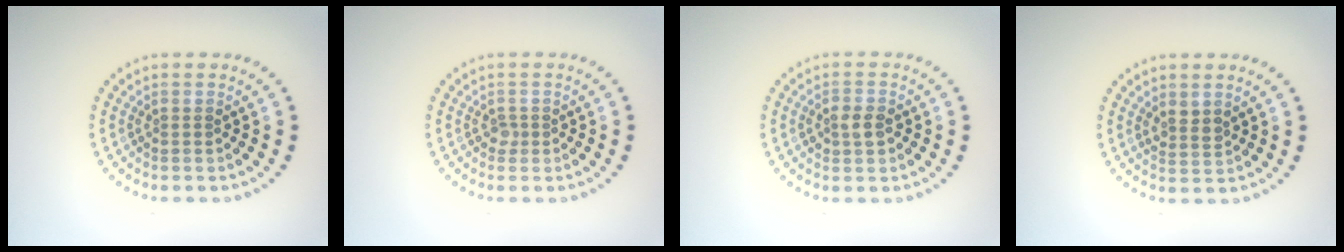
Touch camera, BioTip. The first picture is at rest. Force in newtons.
{"total": 0.8, "press": 0.6, "slide": 0.6}
{"total": 1.9, "press": 1.9, "slide": 0.4}
{"total": 1.4, "press": 1.2, "slide": 0.6}